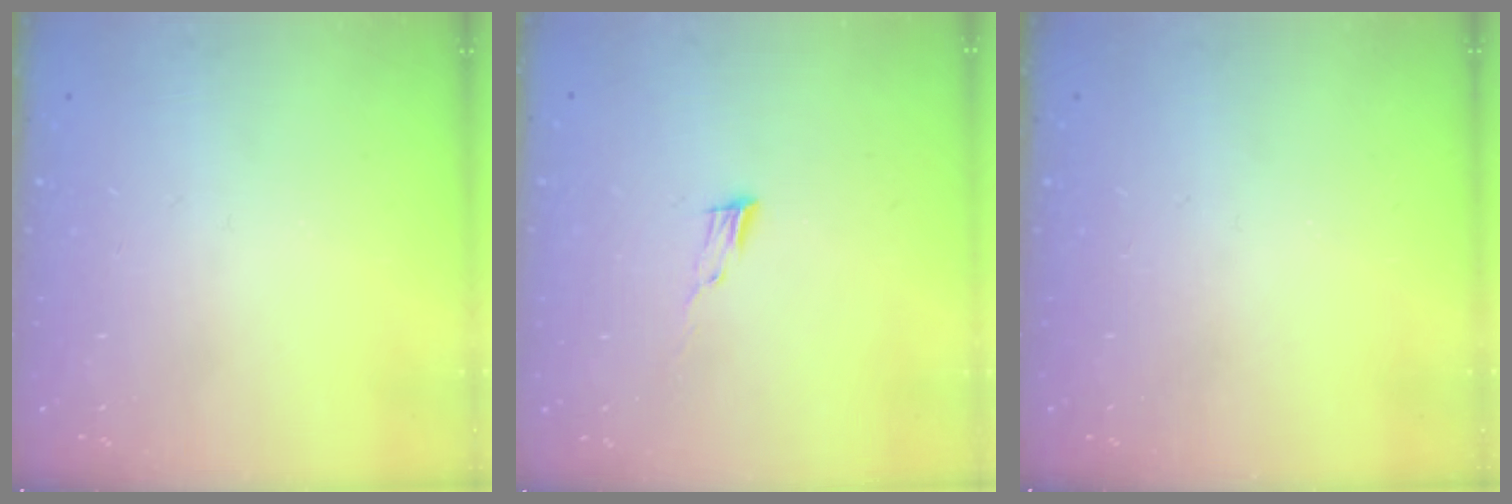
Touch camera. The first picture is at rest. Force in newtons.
{"total": 4.8, "press": 4.7, "slide": 1.0}
{"total": 0.0}